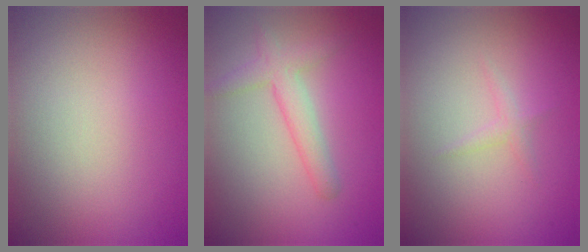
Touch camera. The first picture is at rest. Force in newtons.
{"total": 2.9, "press": 2.8, "slide": 0.2}
{"total": 0.9, "press": 0.9, "slide": 0.1}